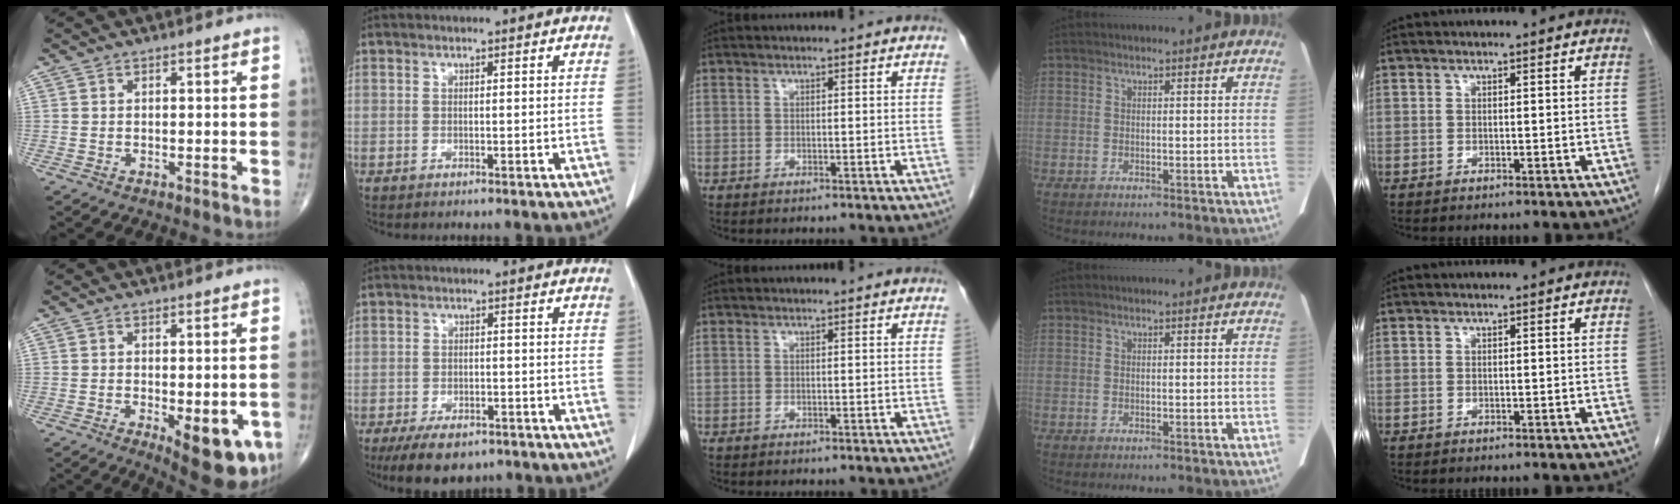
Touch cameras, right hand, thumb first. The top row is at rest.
{"thumb": {"total": 11.7, "force": [-4.0, 4.8, 10.0], "torque": [-0.115, -0.009, -0.043]}, "index": {"total": 7.6, "force": [-5.5, 3.6, 3.8], "torque": [-0.060, -0.002, -0.086]}}